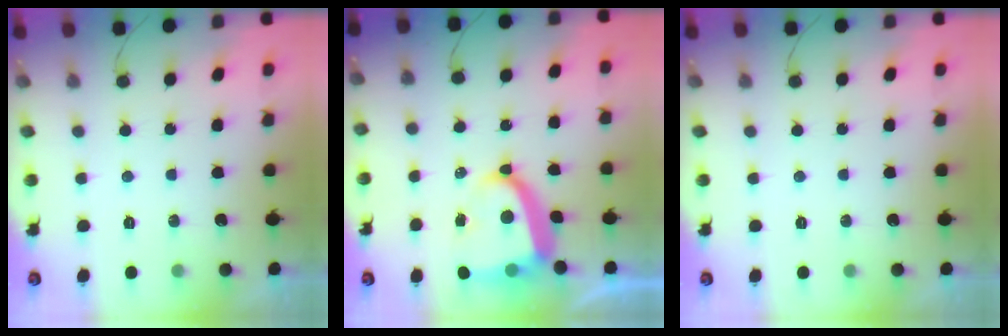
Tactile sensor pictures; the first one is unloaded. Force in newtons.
{"total": 13.5, "press": 13.4, "slide": 1.8}
{"total": 0.0}